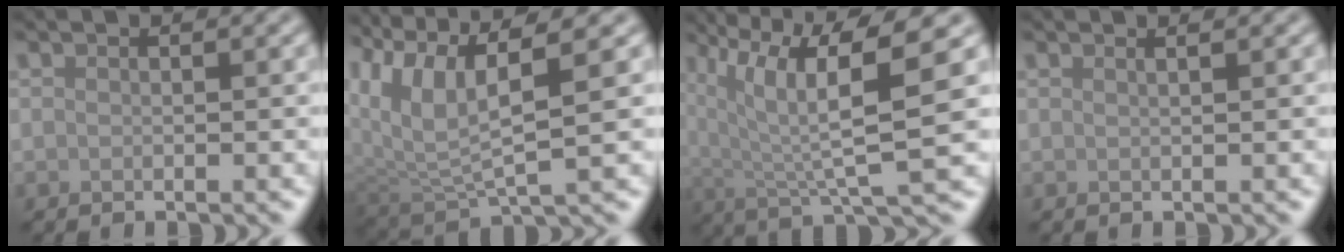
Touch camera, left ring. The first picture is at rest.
{"total": 7.1, "force": [3.0, 2.1, 6.0], "torque": [-0.131, 0.001, 0.062]}
{"total": 8.8, "force": [3.4, 1.9, 7.9], "torque": [-0.142, 0.010, 0.062]}
{"total": 1.0, "force": [0.7, 0.4, 0.6], "torque": [-0.002, -0.001, 0.000]}